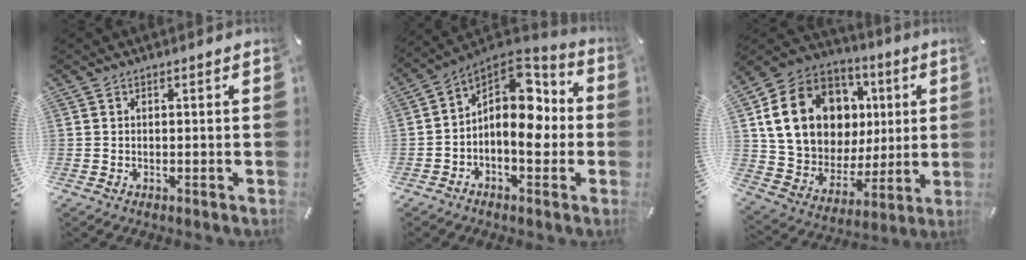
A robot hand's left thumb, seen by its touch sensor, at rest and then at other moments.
{"total": 13.2, "force": [-0.2, 8.2, 10.3], "torque": [-0.157, -0.013, -0.008]}
{"total": 19.5, "force": [6.1, 15.3, 10.6], "torque": [-0.203, -0.020, 0.123]}